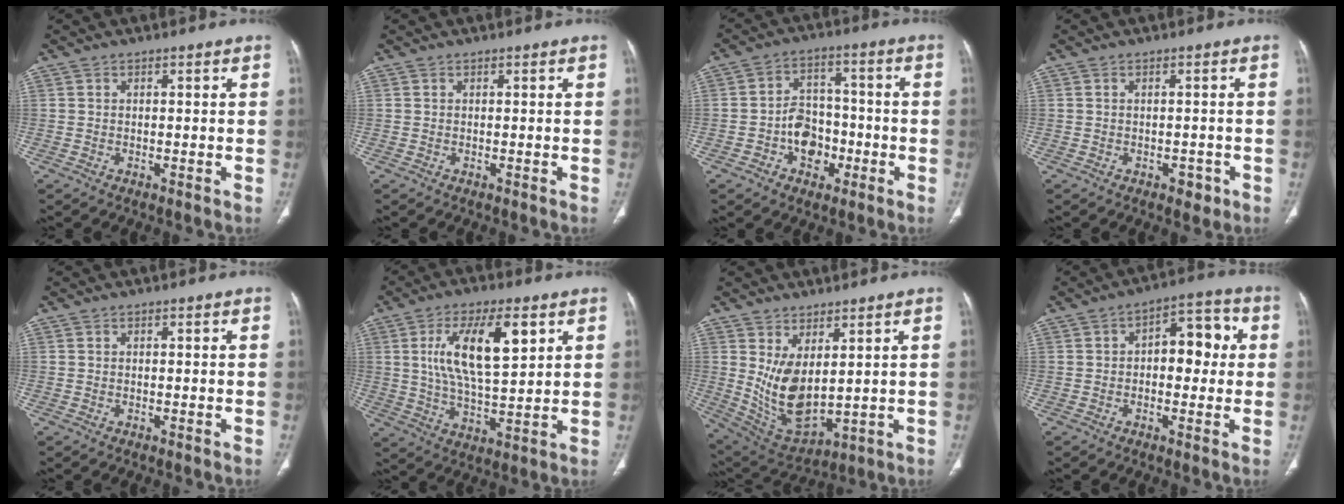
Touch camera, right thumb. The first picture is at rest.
{"total": 0.0}
{"total": 8.9, "force": [-3.0, 6.9, 4.8], "torque": [-0.040, 0.036, -0.050]}
{"total": 2.2, "force": [-1.1, 1.4, 1.3], "torque": [-0.008, 0.007, -0.008]}
{"total": 0.0}
{"total": 14.9, "force": [5.0, 5.8, 12.8], "torque": [-0.218, -0.013, 0.093]}
{"total": 11.0, "force": [2.4, 5.5, 9.2], "torque": [-0.161, -0.030, 0.073]}
{"total": 9.7, "force": [1.0, 5.8, 7.8], "torque": [-0.069, 0.028, 0.006]}